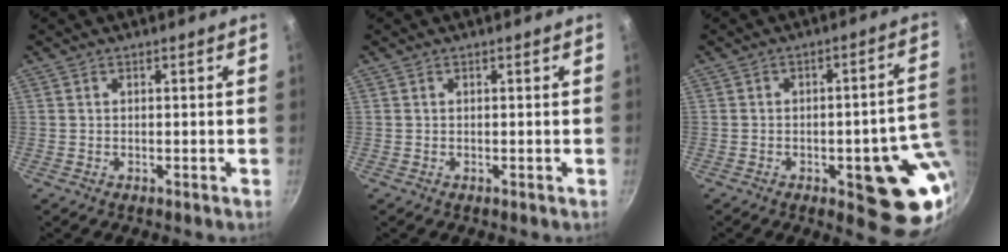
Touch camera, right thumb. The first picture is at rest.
{"total": 0.0}
{"total": 15.6, "force": [-3.2, 6.2, 13.9], "torque": [-0.113, 0.012, -0.038]}